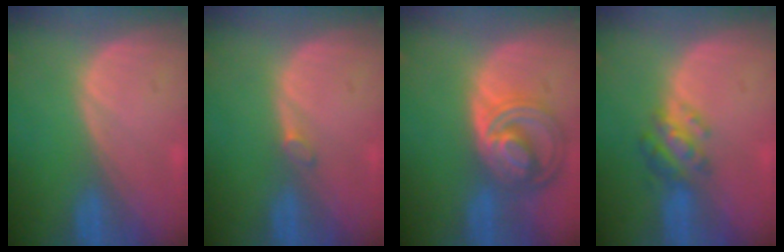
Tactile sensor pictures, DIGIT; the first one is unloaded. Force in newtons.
{"total": 0.9, "press": 0.9, "slide": 0.3}
{"total": 8.7, "press": 7.5, "slide": 4.3}
{"total": 4.5, "press": 4.5, "slide": 0.6}